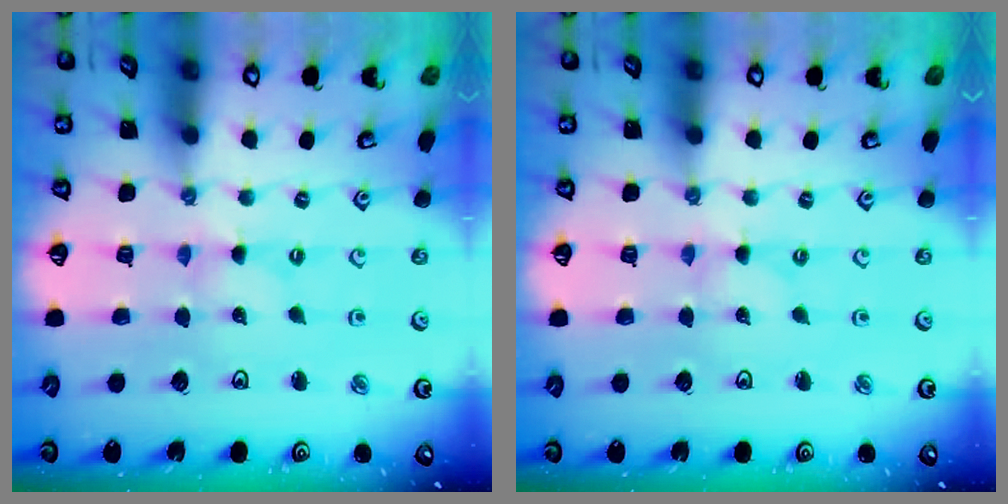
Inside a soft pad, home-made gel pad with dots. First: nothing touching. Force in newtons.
{"total": 0.0}